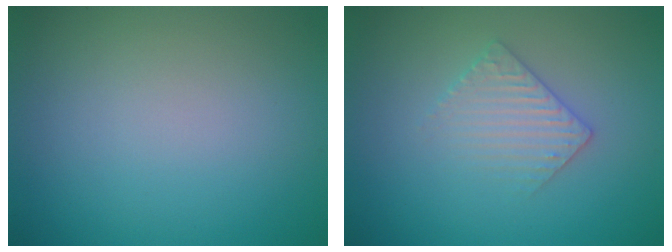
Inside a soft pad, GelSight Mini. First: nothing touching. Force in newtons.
{"total": 2.5, "press": 2.4, "slide": 0.5}